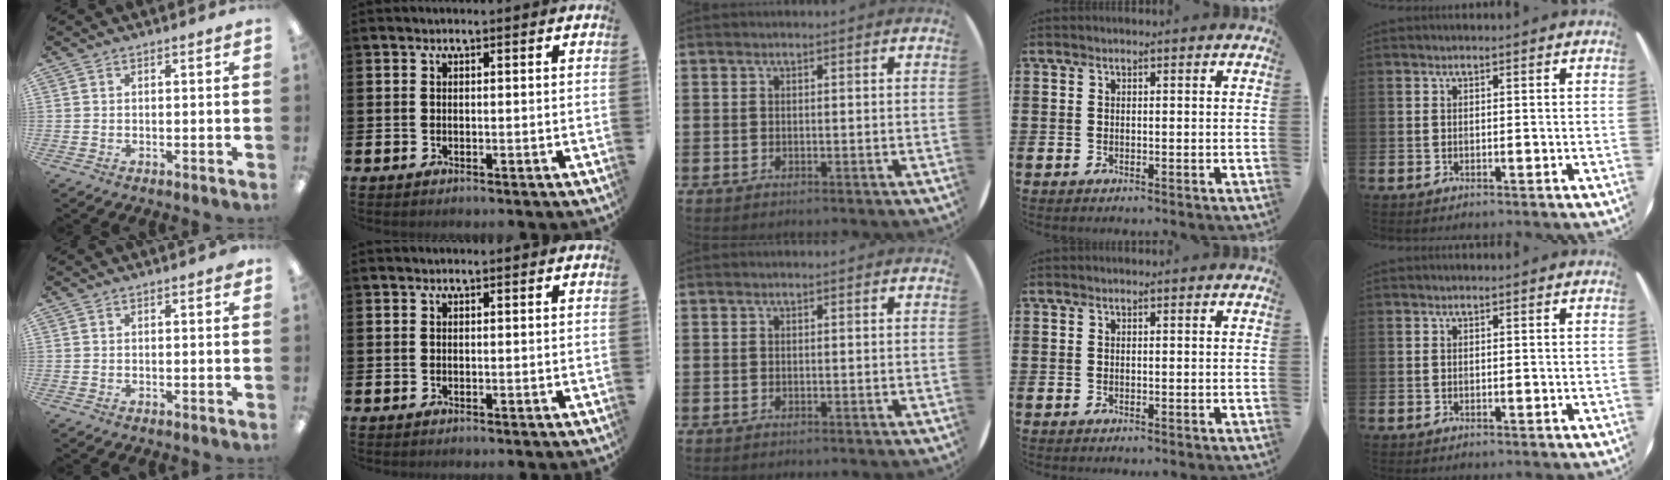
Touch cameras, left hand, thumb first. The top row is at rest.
{"thumb": {"total": 0.7, "force": [0.4, 0.2, 0.5], "torque": [-0.003, 0.000, 0.005]}}